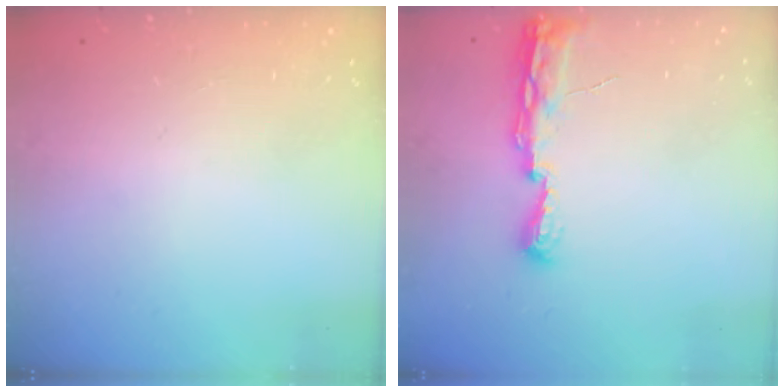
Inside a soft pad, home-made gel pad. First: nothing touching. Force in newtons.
{"total": 7.9, "press": 7.8, "slide": 0.8}